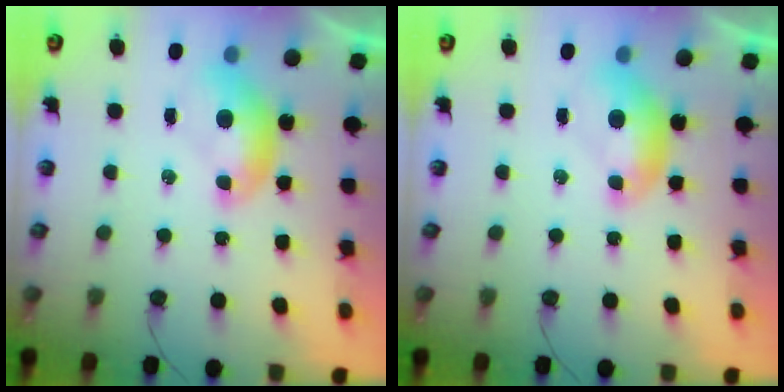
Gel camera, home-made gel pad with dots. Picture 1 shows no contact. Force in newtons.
{"total": 0.0}